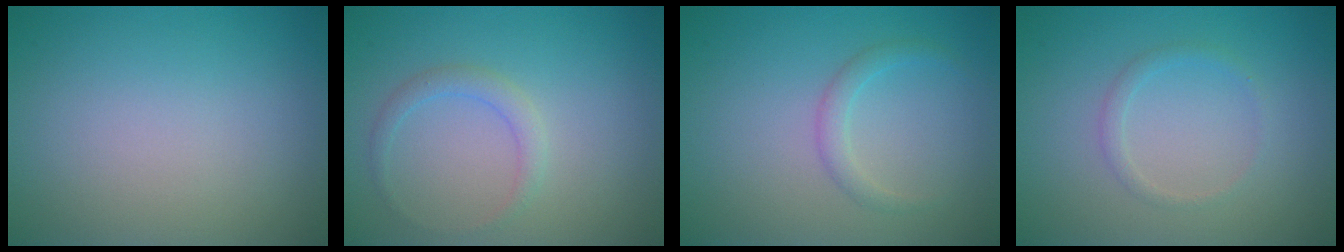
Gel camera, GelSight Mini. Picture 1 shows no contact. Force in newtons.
{"total": 1.5, "press": 1.5, "slide": 0.0}
{"total": 1.4, "press": 1.4, "slide": 0.0}
{"total": 1.1, "press": 1.1, "slide": 0.0}